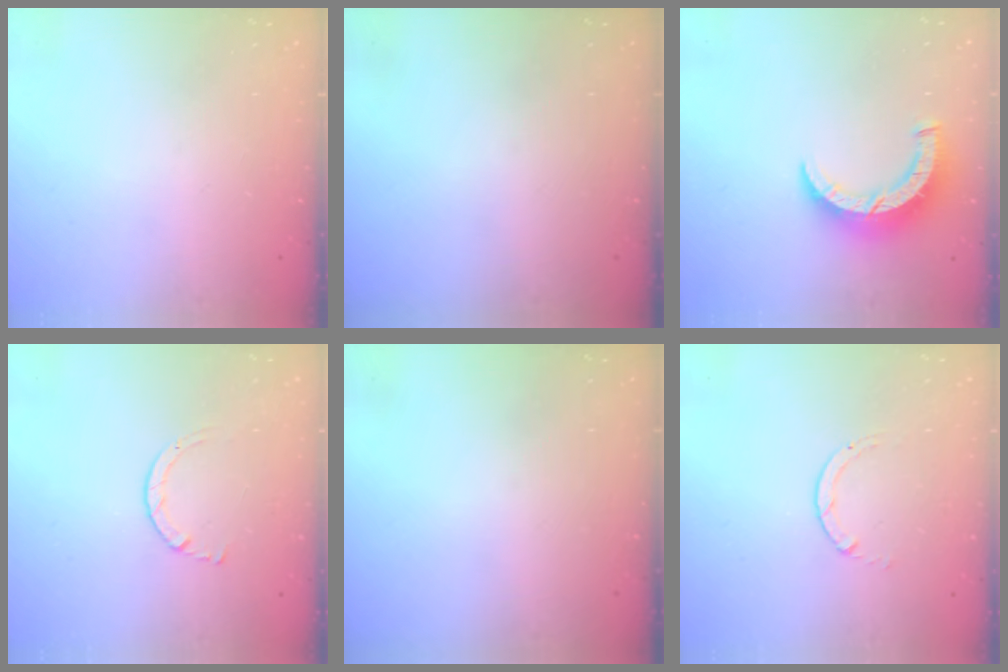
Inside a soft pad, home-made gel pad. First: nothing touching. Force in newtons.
{"total": 0.0}
{"total": 8.4, "press": 8.4, "slide": 0.7}
{"total": 2.7, "press": 2.7, "slide": 0.3}
{"total": 0.0}
{"total": 0.6, "press": 0.5, "slide": 0.1}